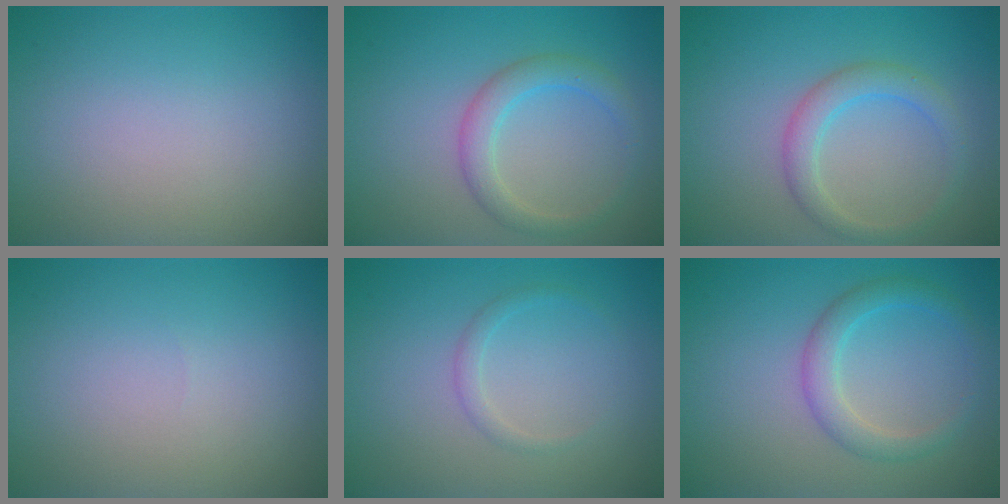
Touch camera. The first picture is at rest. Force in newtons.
{"total": 2.8, "press": 2.8, "slide": 0.1}
{"total": 2.8, "press": 2.8, "slide": 0.1}
{"total": 0.0}
{"total": 1.1, "press": 1.1, "slide": 0.1}
{"total": 2.7, "press": 2.7, "slide": 0.1}